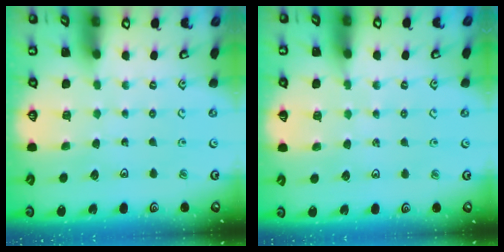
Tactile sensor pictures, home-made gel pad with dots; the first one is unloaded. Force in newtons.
{"total": 5.3, "press": 5.1, "slide": 1.3}